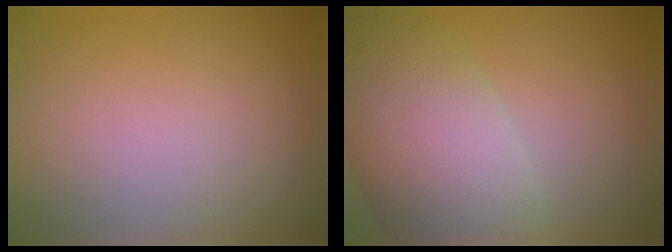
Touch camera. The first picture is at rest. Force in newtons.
{"total": 8.9, "press": 8.9, "slide": 0.3}